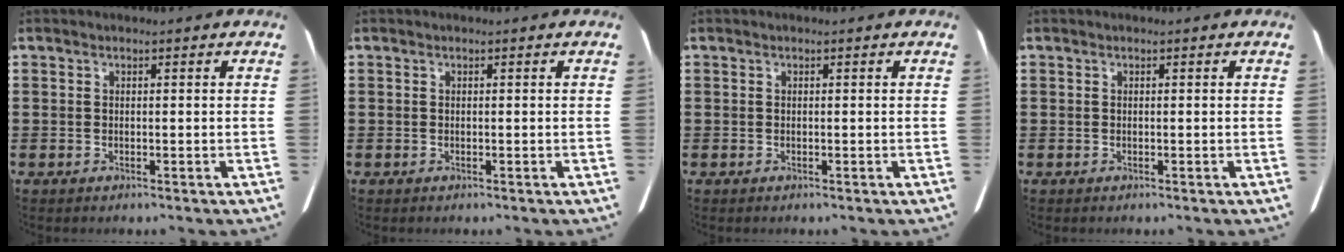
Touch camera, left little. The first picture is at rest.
{"total": 0.0}
{"total": 0.0}
{"total": 0.0}